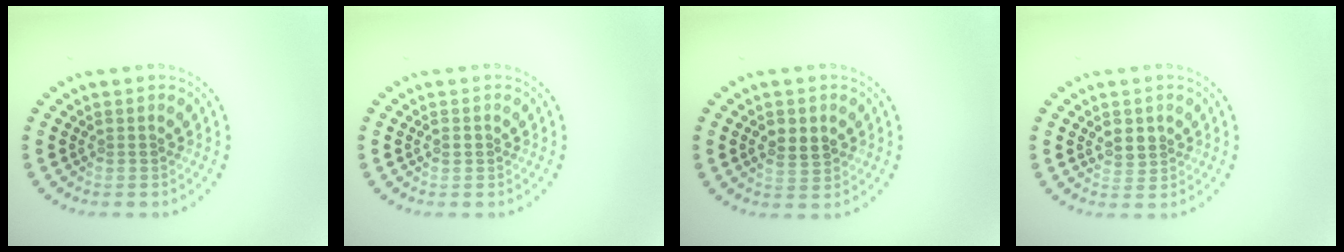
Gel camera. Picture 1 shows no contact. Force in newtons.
{"total": 0.8, "press": 0.8, "slide": 0.1}
{"total": 2.5, "press": 2.5, "slide": 0.1}
{"total": 1.7, "press": 1.6, "slide": 0.5}